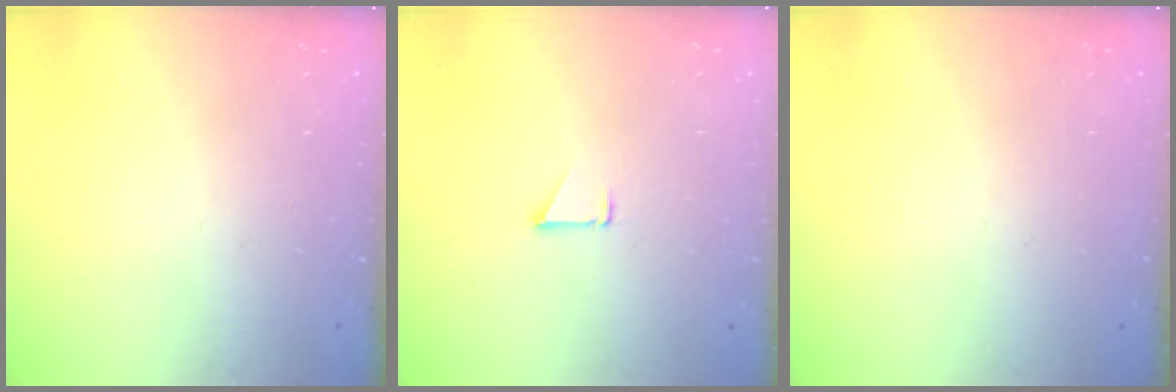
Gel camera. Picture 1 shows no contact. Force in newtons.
{"total": 0.7, "press": 0.7, "slide": 0.1}
{"total": 0.0}